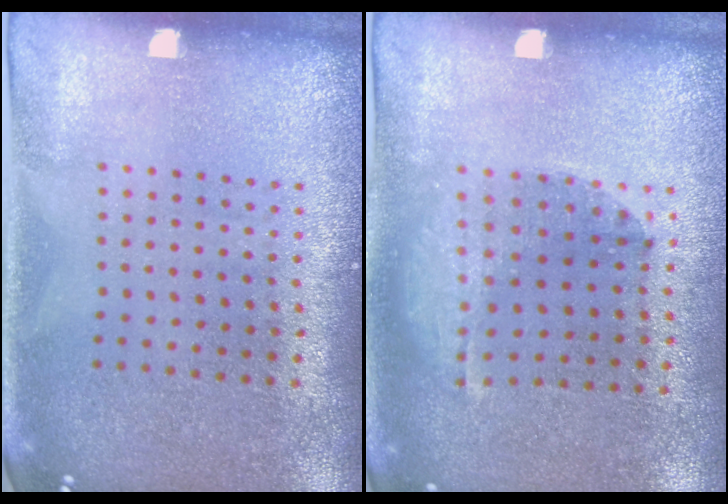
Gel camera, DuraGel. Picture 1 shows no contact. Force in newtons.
{"total": 1.0, "press": 1.0, "slide": 0.2}